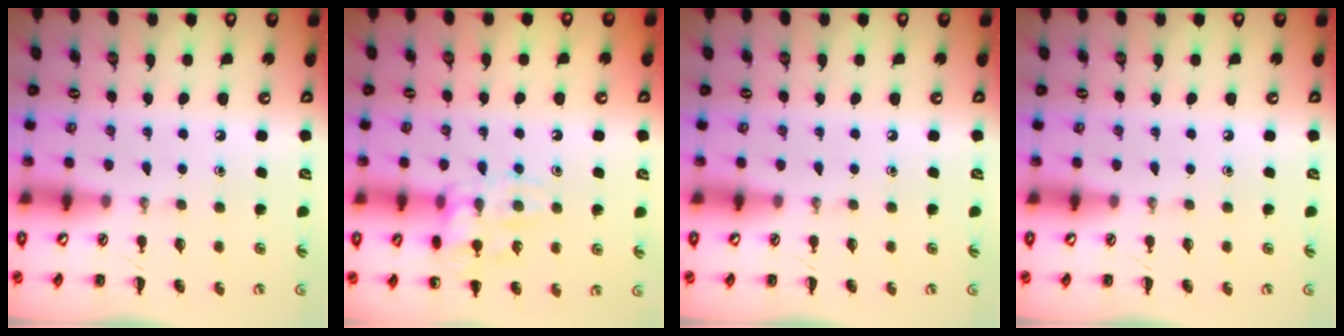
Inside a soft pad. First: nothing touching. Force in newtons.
{"total": 13.3, "press": 13.3, "slide": 1.1}
{"total": 0.0}
{"total": 0.0}